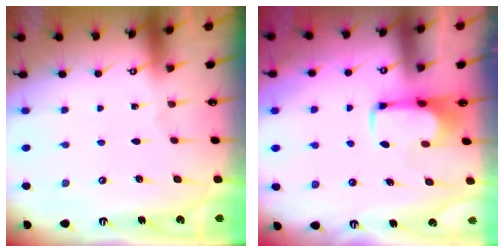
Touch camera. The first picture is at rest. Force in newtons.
{"total": 2.0, "press": 2.0, "slide": 0.4}